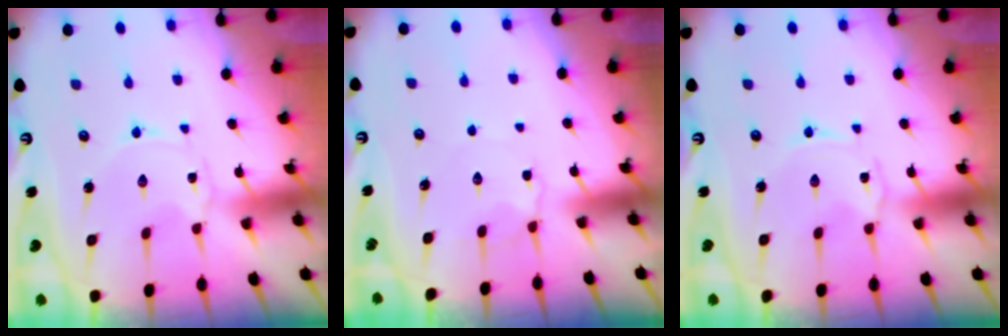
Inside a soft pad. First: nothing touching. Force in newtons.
{"total": 3.1, "press": 3.0, "slide": 0.6}
{"total": 0.0}